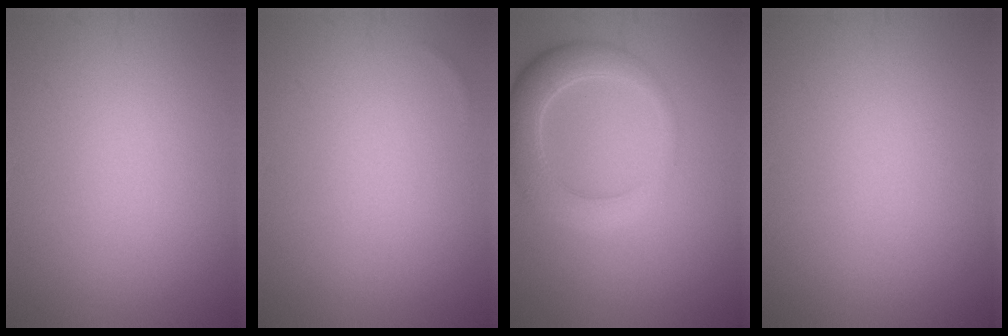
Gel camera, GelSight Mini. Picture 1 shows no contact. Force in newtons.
{"total": 0.0}
{"total": 4.3, "press": 4.3, "slide": 0.3}
{"total": 0.0}